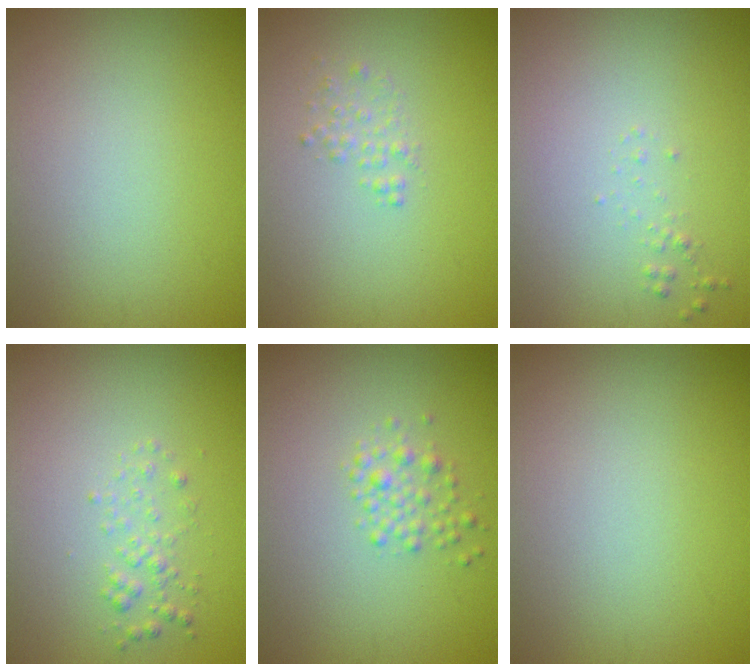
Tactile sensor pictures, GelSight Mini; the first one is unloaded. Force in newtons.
{"total": 1.1, "press": 1.1, "slide": 0.0}
{"total": 0.6, "press": 0.6, "slide": 0.0}
{"total": 1.3, "press": 1.3, "slide": 0.0}
{"total": 1.7, "press": 1.7, "slide": 0.1}
{"total": 0.0}